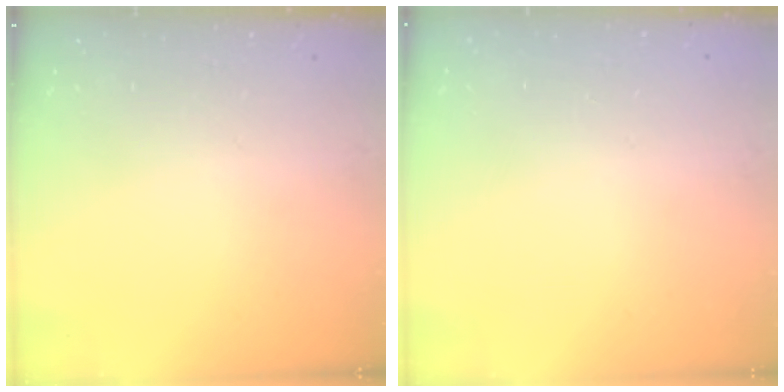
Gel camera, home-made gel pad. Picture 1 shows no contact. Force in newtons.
{"total": 0.0}